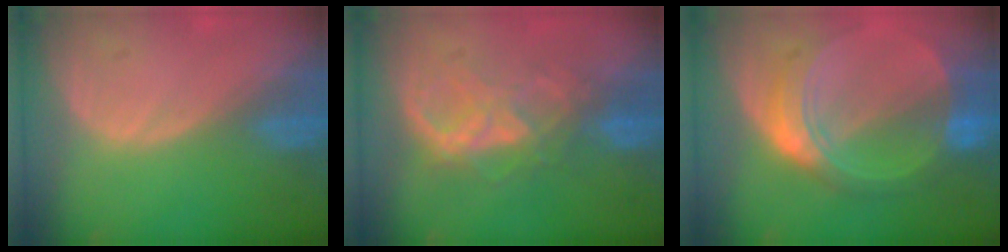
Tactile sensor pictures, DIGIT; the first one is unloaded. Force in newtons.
{"total": 6.3, "press": 6.3, "slide": 0.7}
{"total": 8.8, "press": 8.8, "slide": 0.6}